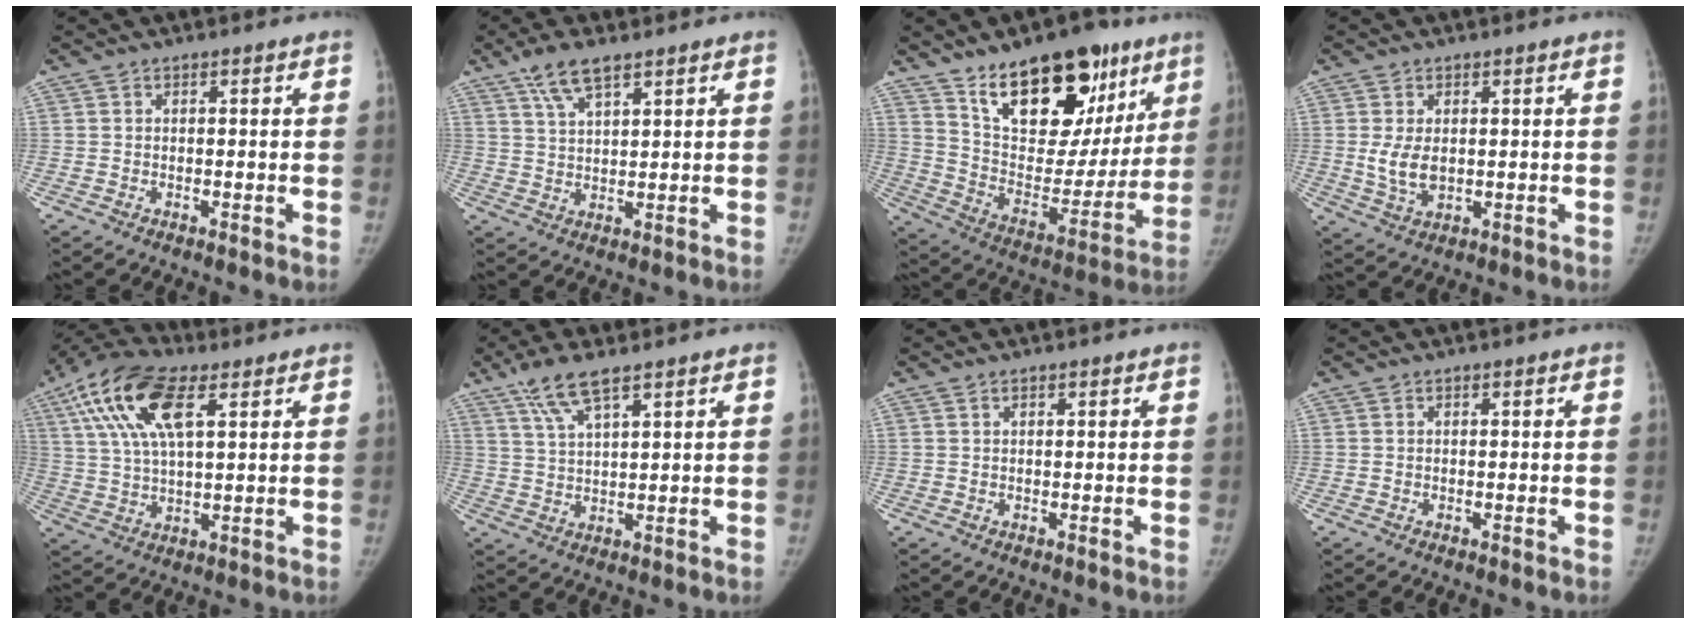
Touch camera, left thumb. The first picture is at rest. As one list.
[{"total": 6.9, "force": [4.6, 2.4, 4.6], "torque": [-0.084, -0.014, 0.090]}, {"total": 26.5, "force": [15.6, 13.4, 16.7], "torque": [-0.199, -0.050, 0.251]}, {"total": 5.5, "force": [0.4, 3.3, 4.4], "torque": [-0.085, -0.009, 0.016]}, {"total": 16.1, "force": [6.8, 6.9, 12.9], "torque": [-0.255, 0.006, 0.122]}, {"total": 7.4, "force": [4.9, 1.8, 5.3], "torque": [-0.110, -0.014, 0.103]}, {"total": 0.7, "force": [0.5, 0.2, 0.5], "torque": [-0.010, 0.003, 0.008]}, {"total": 0.0}]